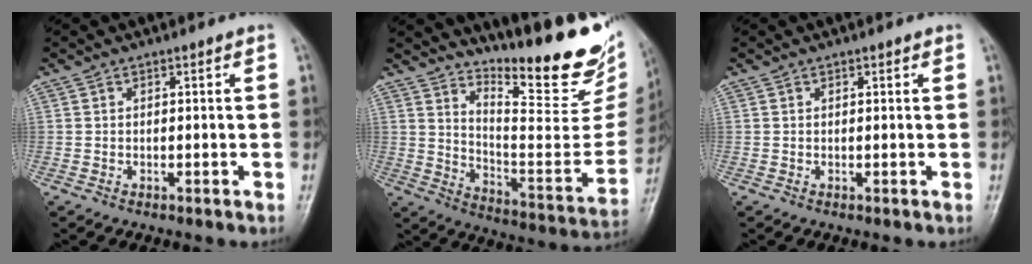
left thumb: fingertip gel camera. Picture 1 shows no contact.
{"total": 24.4, "force": [18.9, 6.2, 14.1], "torque": [-0.168, -0.152, 0.271]}
{"total": 0.5, "force": [0.3, 0.3, 0.3], "torque": [0.000, -0.001, 0.001]}